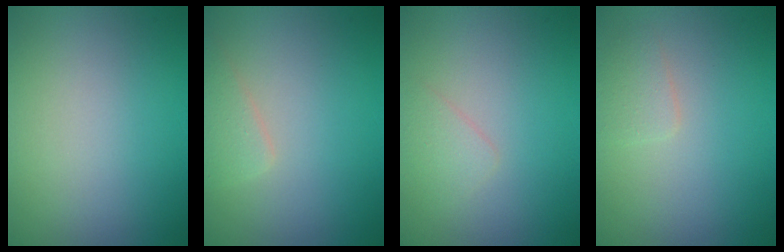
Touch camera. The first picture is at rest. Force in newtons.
{"total": 1.7, "press": 1.7, "slide": 0.2}
{"total": 1.3, "press": 1.3, "slide": 0.1}
{"total": 1.4, "press": 1.4, "slide": 0.0}